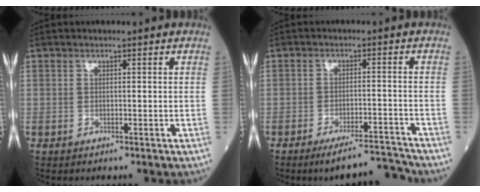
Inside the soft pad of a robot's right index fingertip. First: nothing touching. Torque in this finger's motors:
{"motor_torque": [-0.05, -0.32, 0.18, 0.05]}